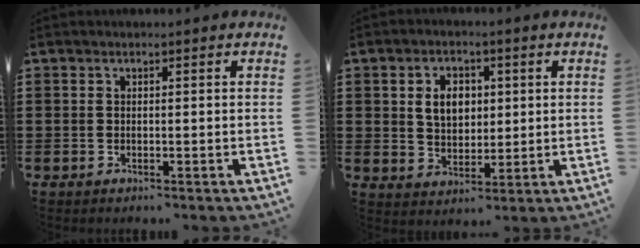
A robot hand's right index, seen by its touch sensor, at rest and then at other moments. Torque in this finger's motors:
{"motor_torque": [0.79, 0.31, 0.26, 0.07]}